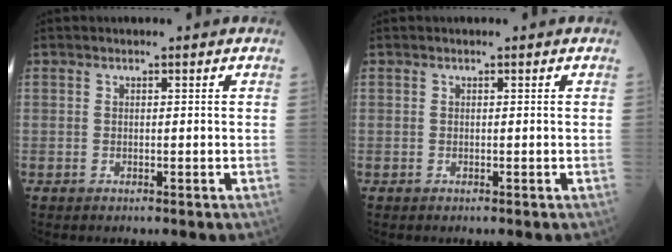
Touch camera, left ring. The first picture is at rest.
{"total": 0.0}